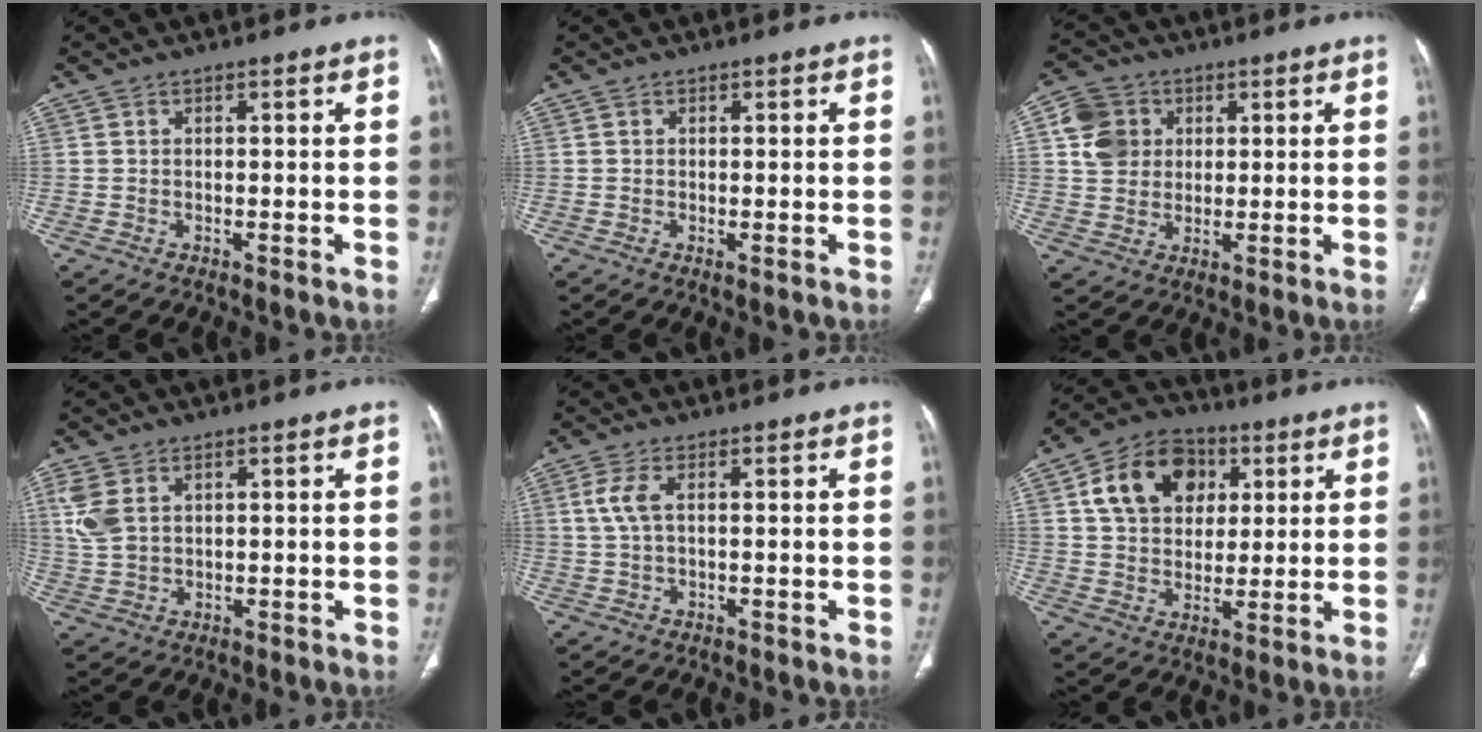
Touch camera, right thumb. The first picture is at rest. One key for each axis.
{"total": 0.5, "fx": -0.1, "fy": 0.2, "fz": 0.5, "tx": -0.014, "ty": -0.004, "tz": -0.001}
{"total": 8.1, "fx": 2.3, "fy": 7.0, "fz": 3.3, "tx": -0.042, "ty": 0.000, "tz": 0.042}
{"total": 5.9, "fx": 2.4, "fy": 3.5, "fz": 4.0, "tx": -0.099, "ty": -0.001, "tz": 0.058}
{"total": 3.7, "fx": 0.9, "fy": 1.4, "fz": 3.3, "tx": -0.094, "ty": 0.009, "tz": 0.021}
{"total": 14.3, "fx": 4.8, "fy": 10.7, "fz": 8.2, "tx": -0.112, "ty": 0.001, "tz": 0.076}